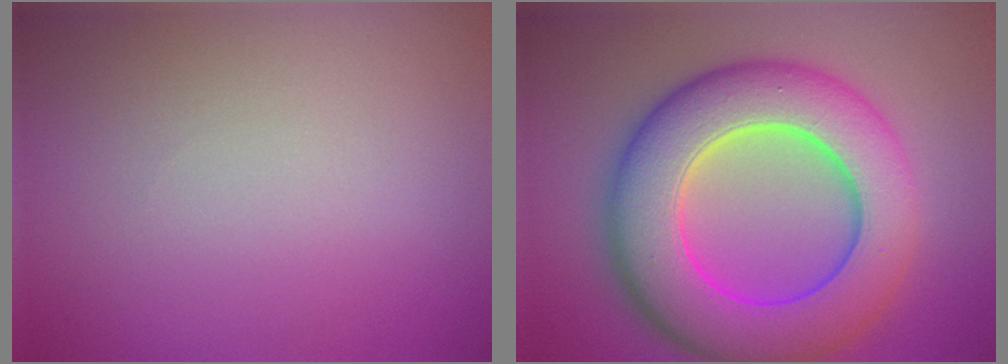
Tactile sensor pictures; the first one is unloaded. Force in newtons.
{"total": 11.8, "press": 11.8, "slide": 0.2}